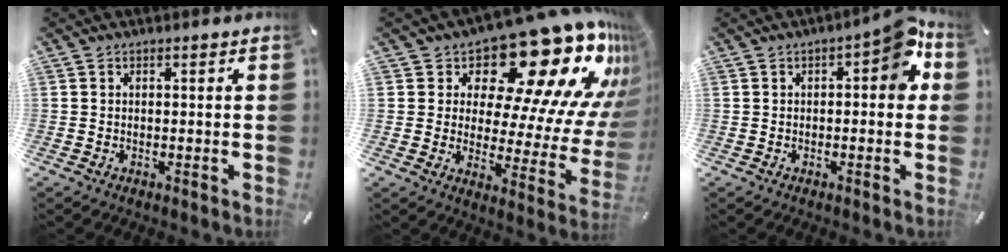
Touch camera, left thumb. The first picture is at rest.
{"total": 24.4, "force": [14.2, 10.8, 16.6], "torque": [-0.214, -0.121, 0.237]}
{"total": 8.0, "force": [1.9, 3.6, 6.9], "torque": [-0.074, -0.012, 0.023]}